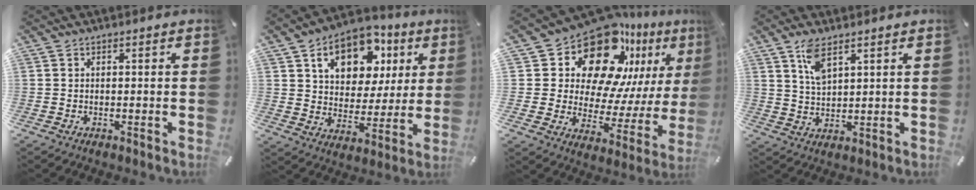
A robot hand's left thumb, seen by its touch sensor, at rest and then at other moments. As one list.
[{"total": 15.0, "force": [7.6, 10.4, 7.8], "torque": [-0.129, -0.025, 0.137]}, {"total": 20.0, "force": [12.8, 12.0, 9.5], "torque": [-0.144, -0.107, 0.222]}, {"total": 6.3, "force": [4.0, 2.5, 4.2], "torque": [-0.085, -0.006, 0.070]}]